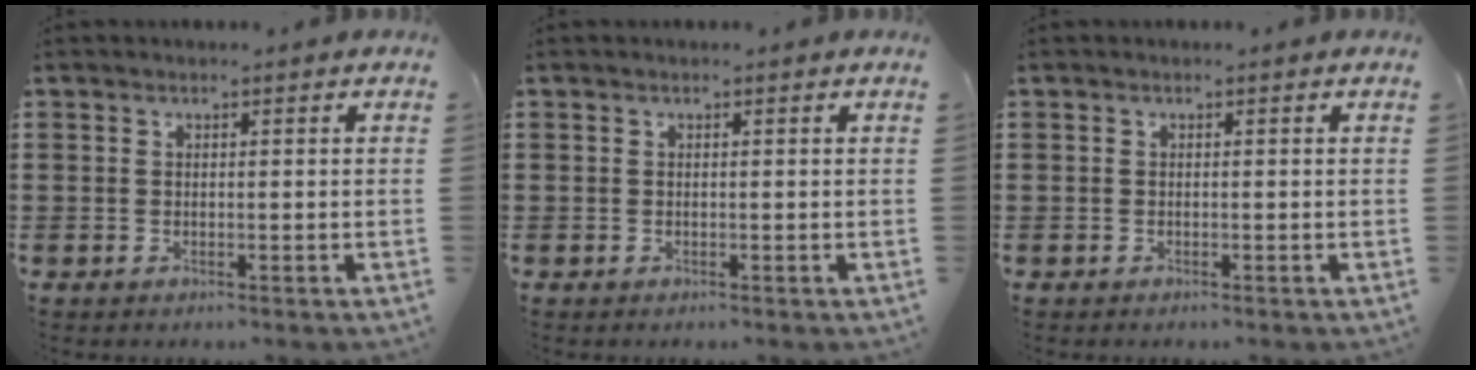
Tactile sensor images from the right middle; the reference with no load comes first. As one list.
[{"total": 0.0}, {"total": 0.0}]